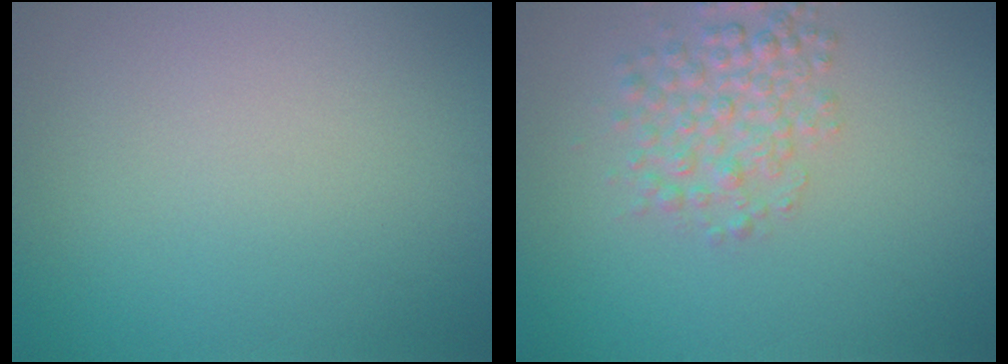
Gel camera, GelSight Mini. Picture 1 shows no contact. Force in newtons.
{"total": 3.5, "press": 3.5, "slide": 0.1}